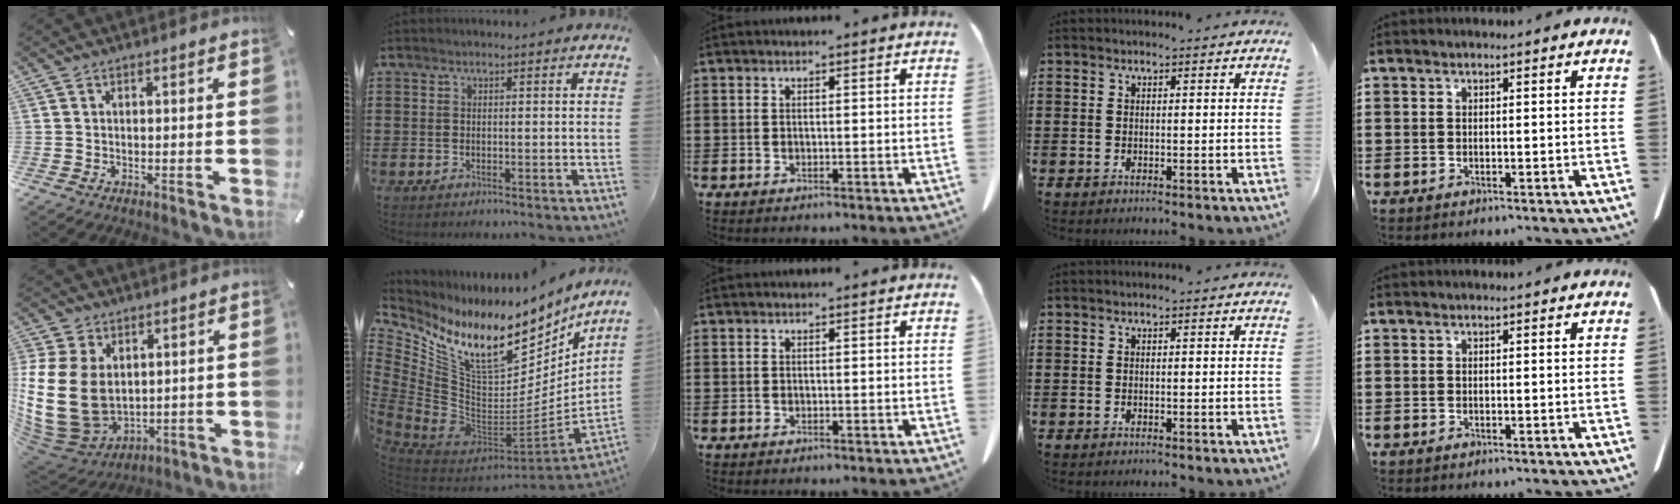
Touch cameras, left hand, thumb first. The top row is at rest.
{"thumb": {"total": 18.9, "force": [1.3, 14.9, 11.6], "torque": [-0.261, -0.016, 0.034]}, "index": {"total": 14.1, "force": [9.0, 6.2, 8.9], "torque": [-0.187, -0.071, 0.155]}}